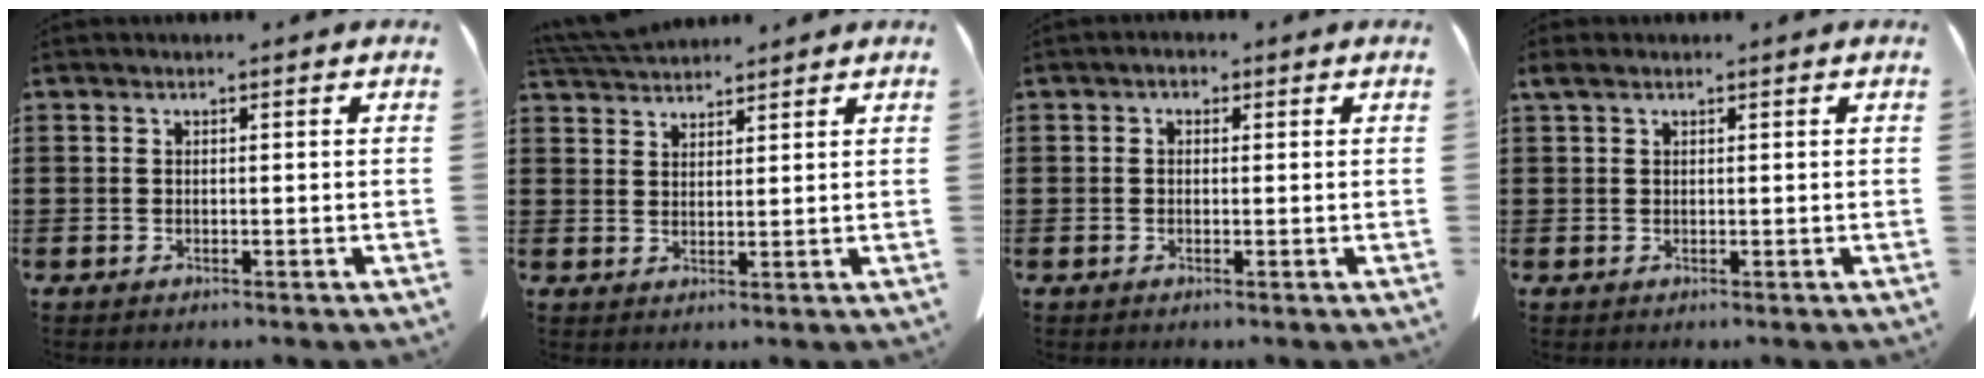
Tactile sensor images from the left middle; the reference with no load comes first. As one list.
[{"total": 4.3, "force": [4.1, 0.6, 1.1], "torque": [-0.034, -0.008, 0.078]}, {"total": 1.1, "force": [0.0, 0.8, 0.7], "torque": [-0.016, 0.007, -0.001]}, {"total": 1.2, "force": [0.7, 0.5, 0.8], "torque": [-0.020, 0.003, 0.012]}]